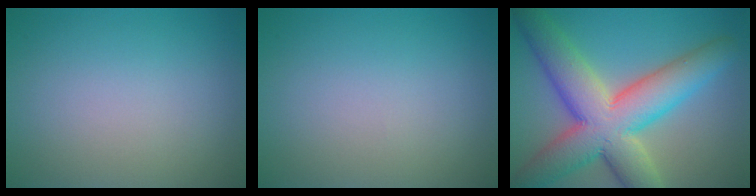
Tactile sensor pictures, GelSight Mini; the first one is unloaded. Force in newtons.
{"total": 0.0}
{"total": 11.5, "press": 11.5, "slide": 0.5}